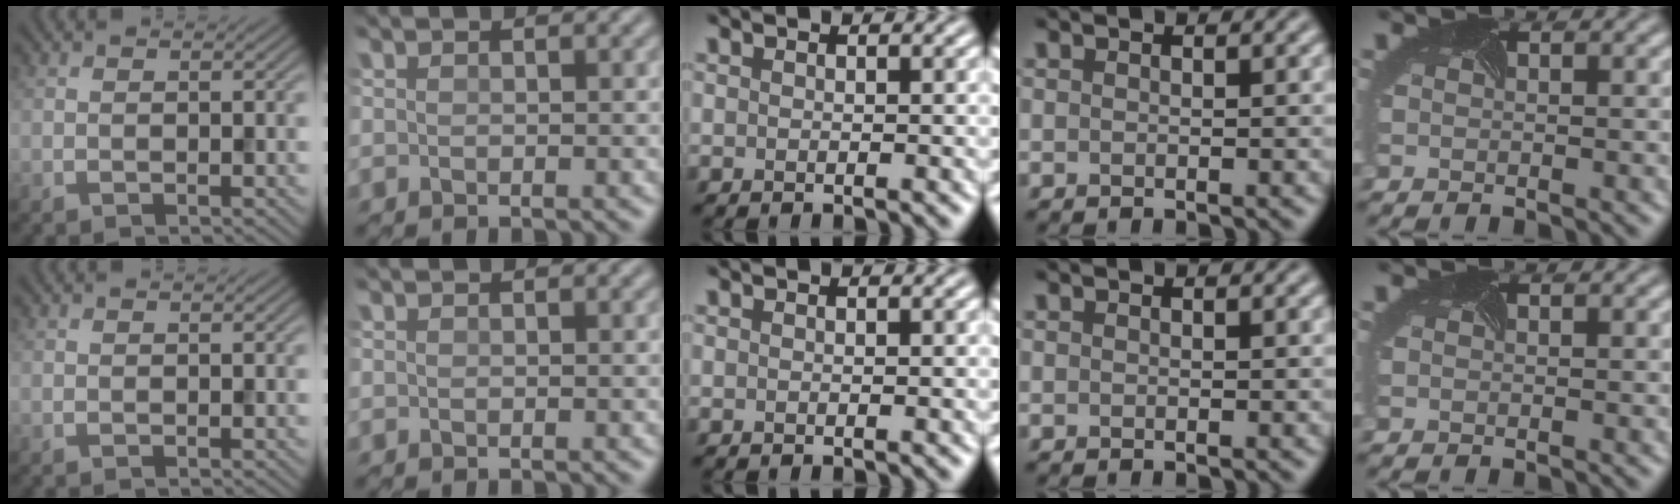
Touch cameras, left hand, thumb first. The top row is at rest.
{}